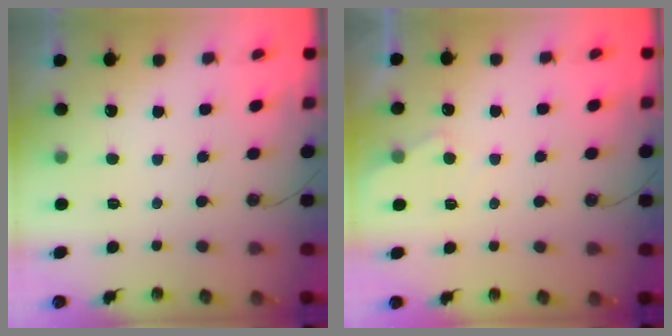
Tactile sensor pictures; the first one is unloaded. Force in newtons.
{"total": 4.6, "press": 4.5, "slide": 0.5}